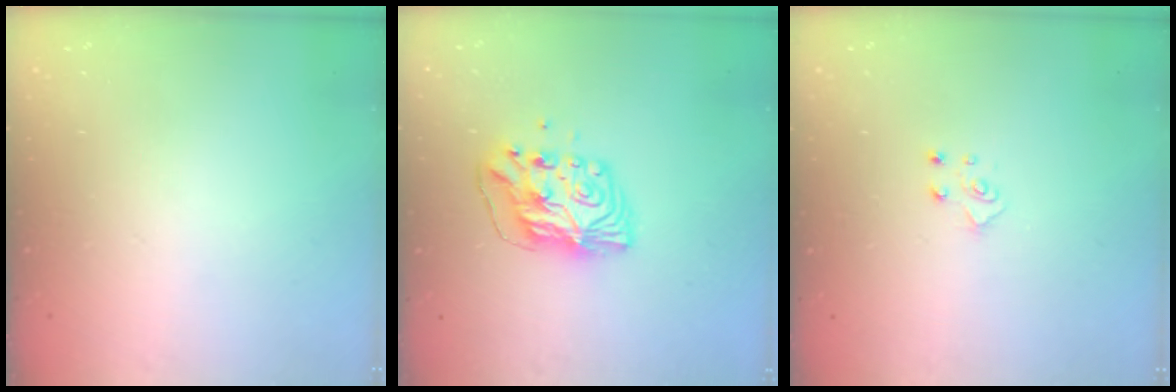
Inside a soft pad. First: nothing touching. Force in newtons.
{"total": 9.3, "press": 9.3, "slide": 0.8}
{"total": 4.3, "press": 4.2, "slide": 0.4}